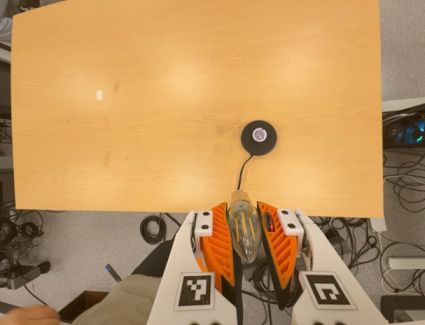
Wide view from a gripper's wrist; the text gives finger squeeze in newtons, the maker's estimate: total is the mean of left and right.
{"total": 18.9, "left": 20.8, "right": 17.0}